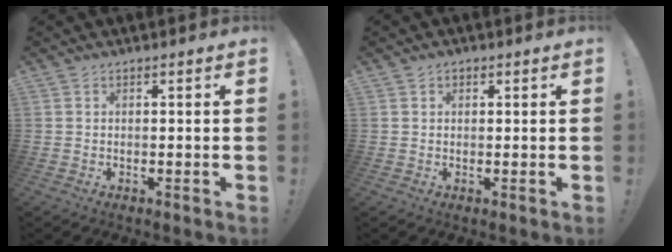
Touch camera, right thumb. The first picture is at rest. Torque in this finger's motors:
{"motor_torque": [0.12, -0.28, 0.02, 0.25, 0.00]}